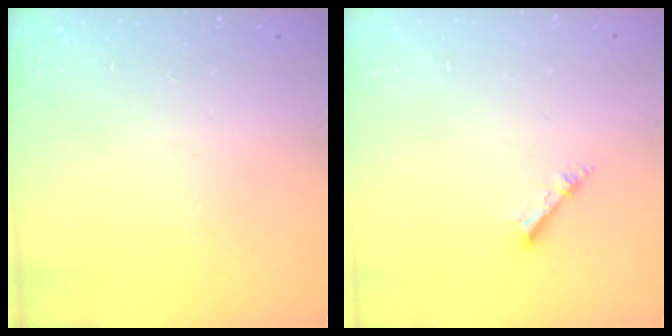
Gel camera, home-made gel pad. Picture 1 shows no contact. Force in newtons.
{"total": 2.2, "press": 2.2, "slide": 0.3}